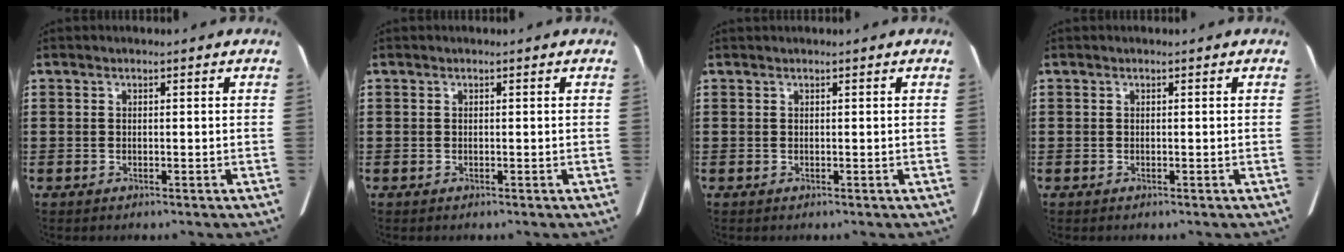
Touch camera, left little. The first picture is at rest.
{"total": 0.0}
{"total": 0.0}
{"total": 0.0}